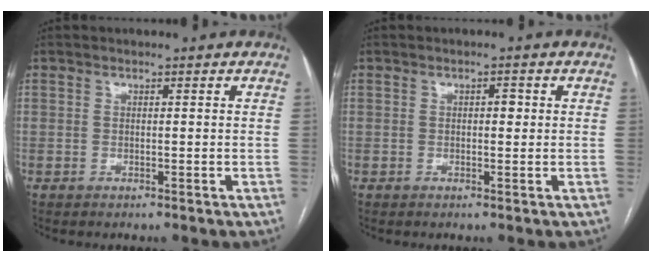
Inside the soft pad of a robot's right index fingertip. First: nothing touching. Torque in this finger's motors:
{"motor_torque": [0.11, 0.06, 0.02, 0.01]}